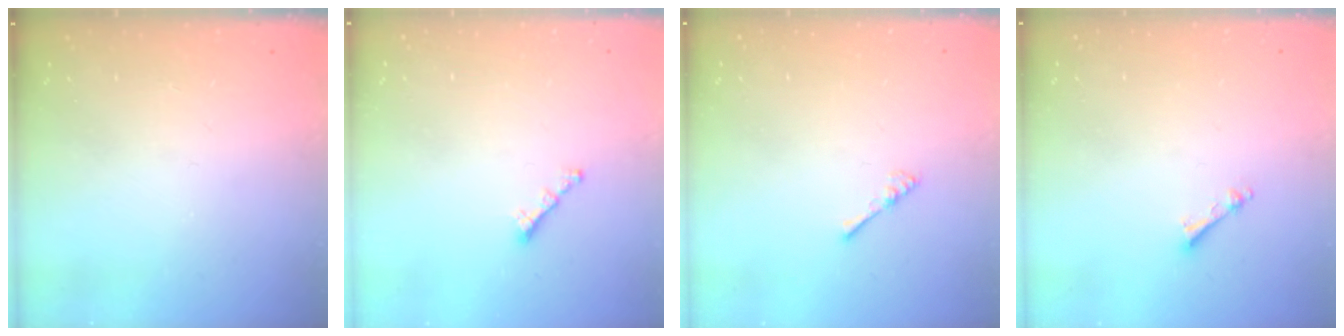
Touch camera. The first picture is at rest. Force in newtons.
{"total": 1.6, "press": 1.5, "slide": 0.5}
{"total": 2.4, "press": 2.4, "slide": 0.5}
{"total": 2.5, "press": 2.5, "slide": 0.3}